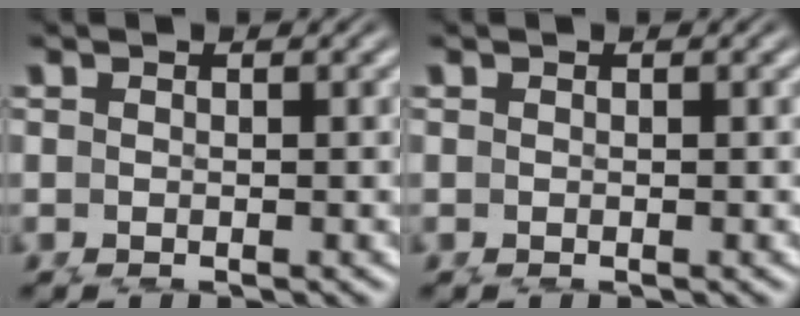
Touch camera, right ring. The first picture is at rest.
{"total": 0.0}